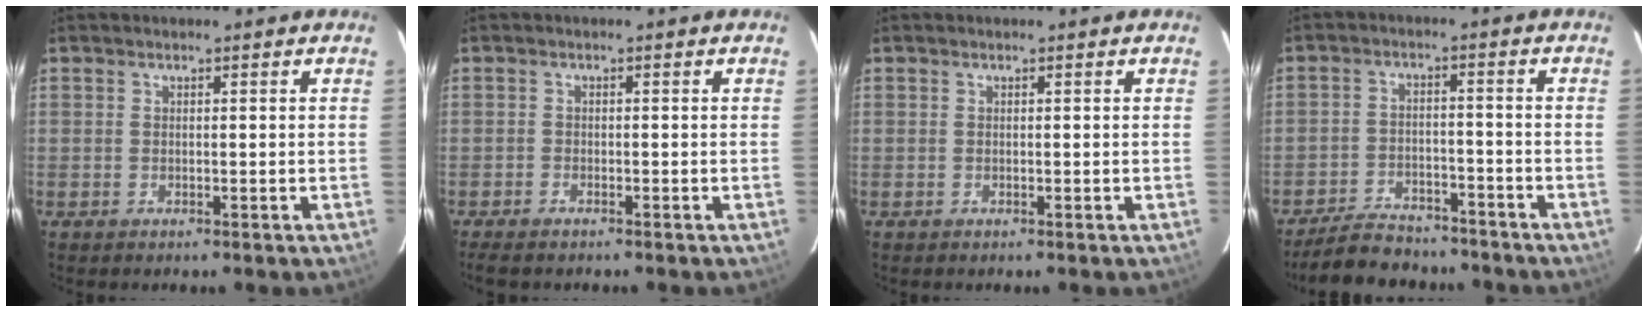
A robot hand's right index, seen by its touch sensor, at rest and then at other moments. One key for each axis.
{"total": 2.5, "fx": -2.1, "fy": 0.7, "fz": 1.0, "tx": -0.033, "ty": -0.008, "tz": -0.041}
{"total": 0.0}
{"total": 11.4, "fx": -9.9, "fy": 4.2, "fz": 3.6, "tx": -0.096, "ty": 0.007, "tz": -0.144}